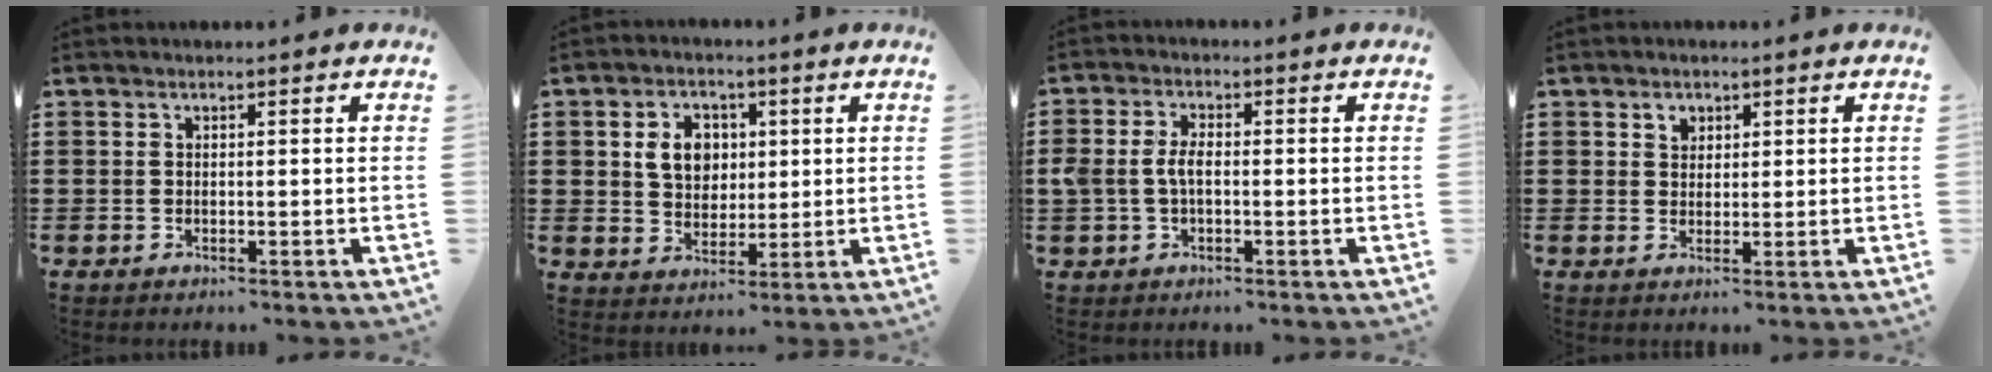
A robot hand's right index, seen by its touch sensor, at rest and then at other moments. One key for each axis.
{"total": 6.2, "fx": 1.5, "fy": 5.0, "fz": 3.4, "tx": -0.078, "ty": 0.015, "tz": 0.021}
{"total": 3.8, "fx": -0.3, "fy": 2.1, "fz": 3.1, "tx": -0.082, "ty": -0.003, "tz": -0.013}
{"total": 1.8, "fx": 0.9, "fy": 1.4, "fz": 0.6, "tx": -0.017, "ty": 0.008, "tz": 0.017}